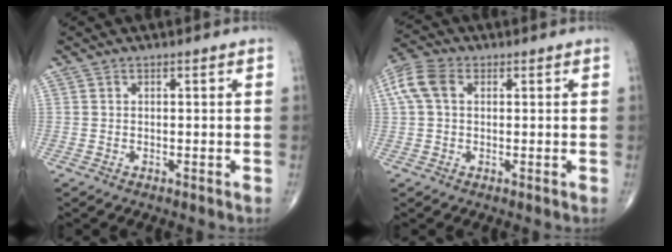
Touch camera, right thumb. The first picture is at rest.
{"total": 7.0, "force": [1.6, 4.8, 4.8], "torque": [-0.116, 0.024, 0.028]}